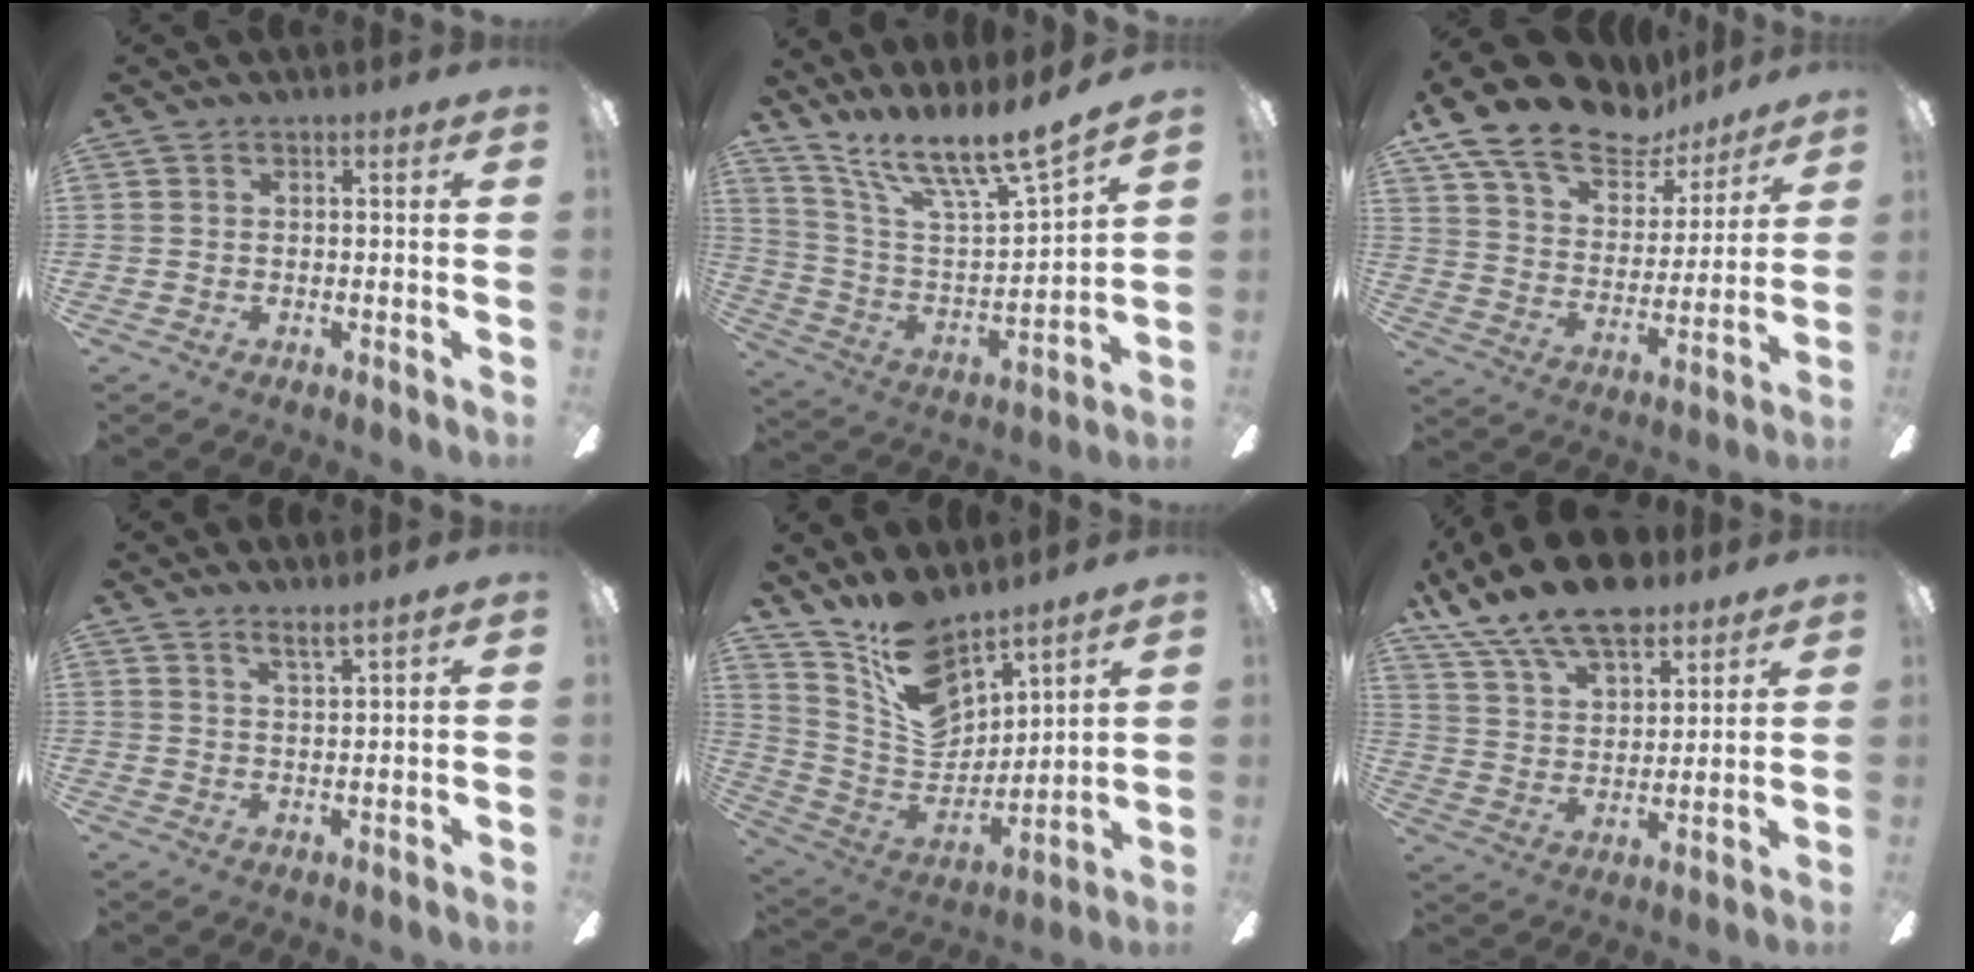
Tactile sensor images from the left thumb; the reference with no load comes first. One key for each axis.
{"total": 15.7, "fx": 13.6, "fy": 1.1, "fz": 7.8, "tx": -0.156, "ty": -0.108, "tz": 0.229}
{"total": 16.4, "fx": 12.8, "fy": 7.5, "fz": 7.0, "tx": -0.132, "ty": -0.089, "tz": 0.229}
{"total": 3.3, "fx": 3.1, "fy": -0.3, "fz": 1.2, "tx": -0.031, "ty": -0.019, "tz": 0.056}
{"total": 15.0, "fx": 11.7, "fy": 7.0, "fz": 6.2, "tx": -0.136, "ty": -0.076, "tz": 0.223}
{"total": 16.2, "fx": 12.0, "fy": 6.9, "fz": 8.5, "tx": -0.162, "ty": -0.064, "tz": 0.217}